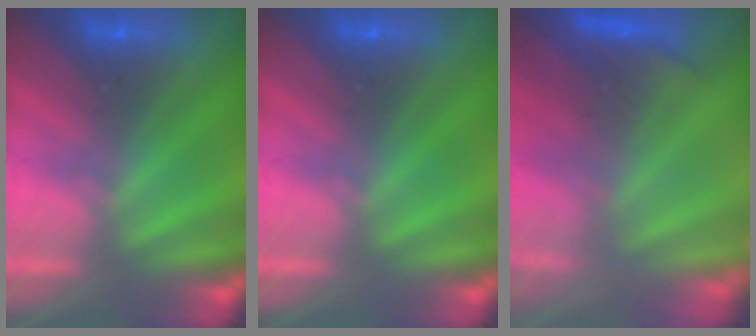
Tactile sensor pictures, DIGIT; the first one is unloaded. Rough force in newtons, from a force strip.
{"total": 0.0}
{"total": 9.3}